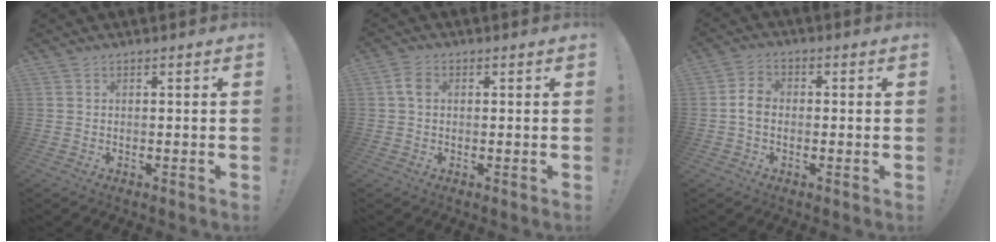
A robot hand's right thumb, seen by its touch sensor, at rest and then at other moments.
{"total": 3.5, "force": [0.5, 2.2, 2.7], "torque": [-0.050, 0.009, 0.010]}
{"total": 5.1, "force": [-0.7, 3.5, 3.6], "torque": [-0.062, 0.013, -0.012]}